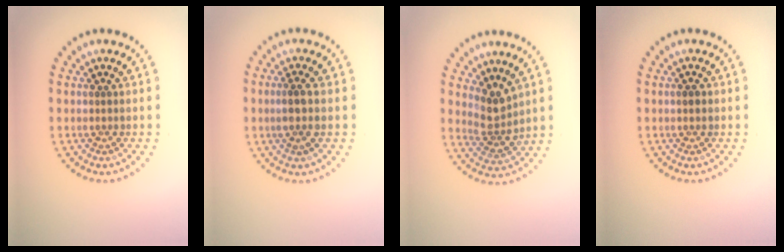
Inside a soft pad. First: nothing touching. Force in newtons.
{"total": 2.2, "press": 1.9, "slide": 1.2}
{"total": 2.7, "press": 2.1, "slide": 1.8}
{"total": 1.0, "press": 1.0, "slide": 0.1}